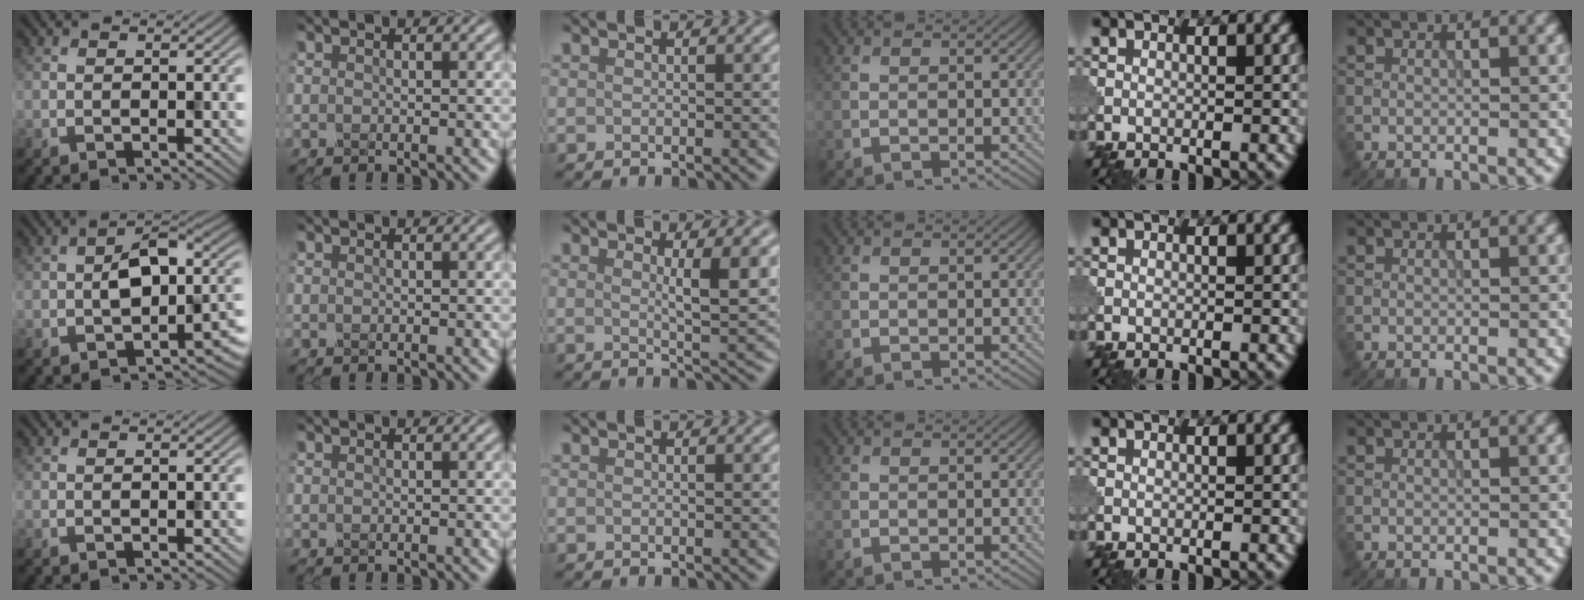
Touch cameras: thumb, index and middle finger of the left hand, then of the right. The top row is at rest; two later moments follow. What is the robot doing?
{"motion": "shake", "object": "medicine bottle"}